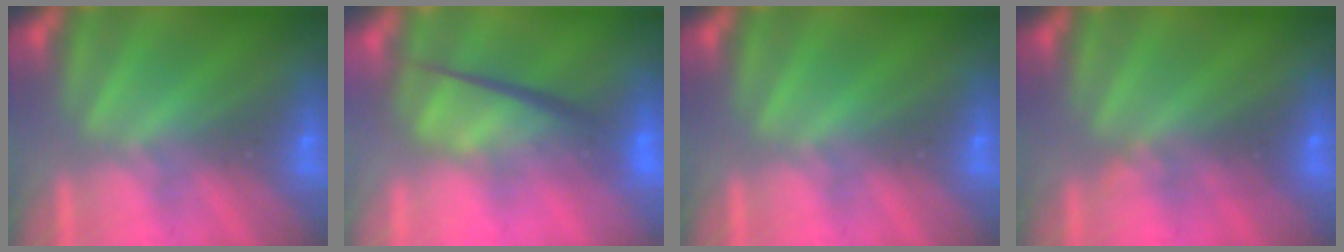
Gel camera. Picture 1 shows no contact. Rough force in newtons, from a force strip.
{"total": 5.6}
{"total": 0.0}
{"total": 2.3}